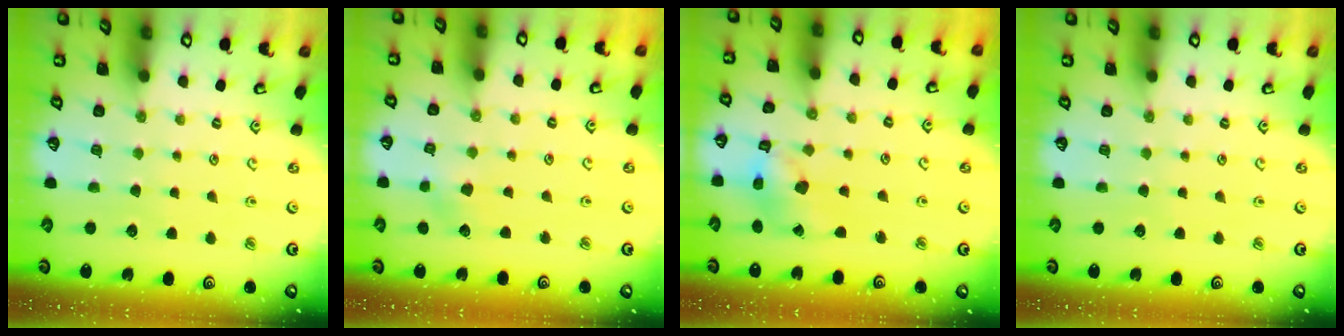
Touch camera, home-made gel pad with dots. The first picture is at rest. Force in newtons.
{"total": 3.3, "press": 3.2, "slide": 0.5}
{"total": 9.3, "press": 9.3, "slide": 1.0}
{"total": 0.0}